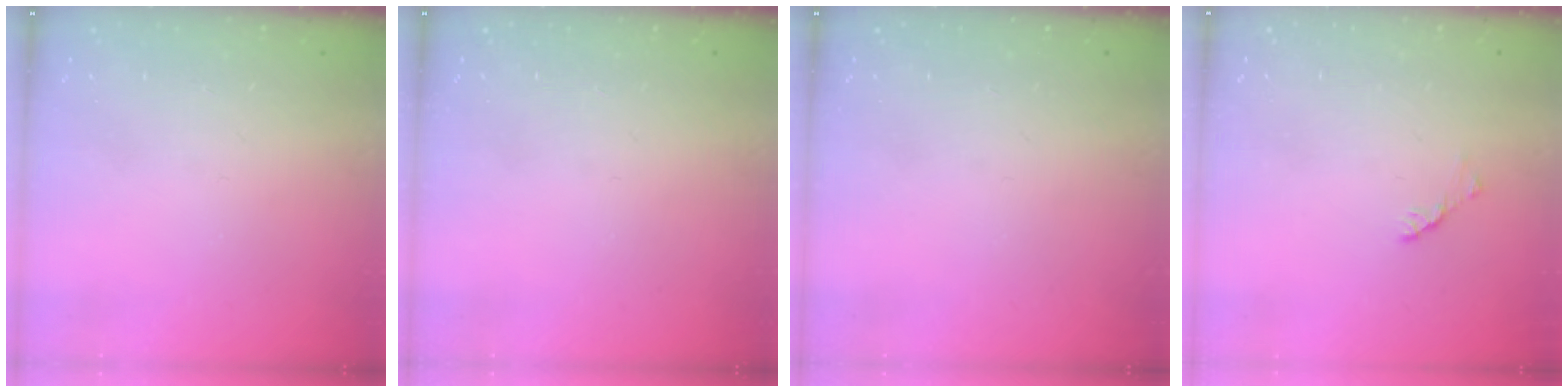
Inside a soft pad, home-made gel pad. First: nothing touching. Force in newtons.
{"total": 0.0}
{"total": 0.0}
{"total": 1.7, "press": 1.6, "slide": 0.4}